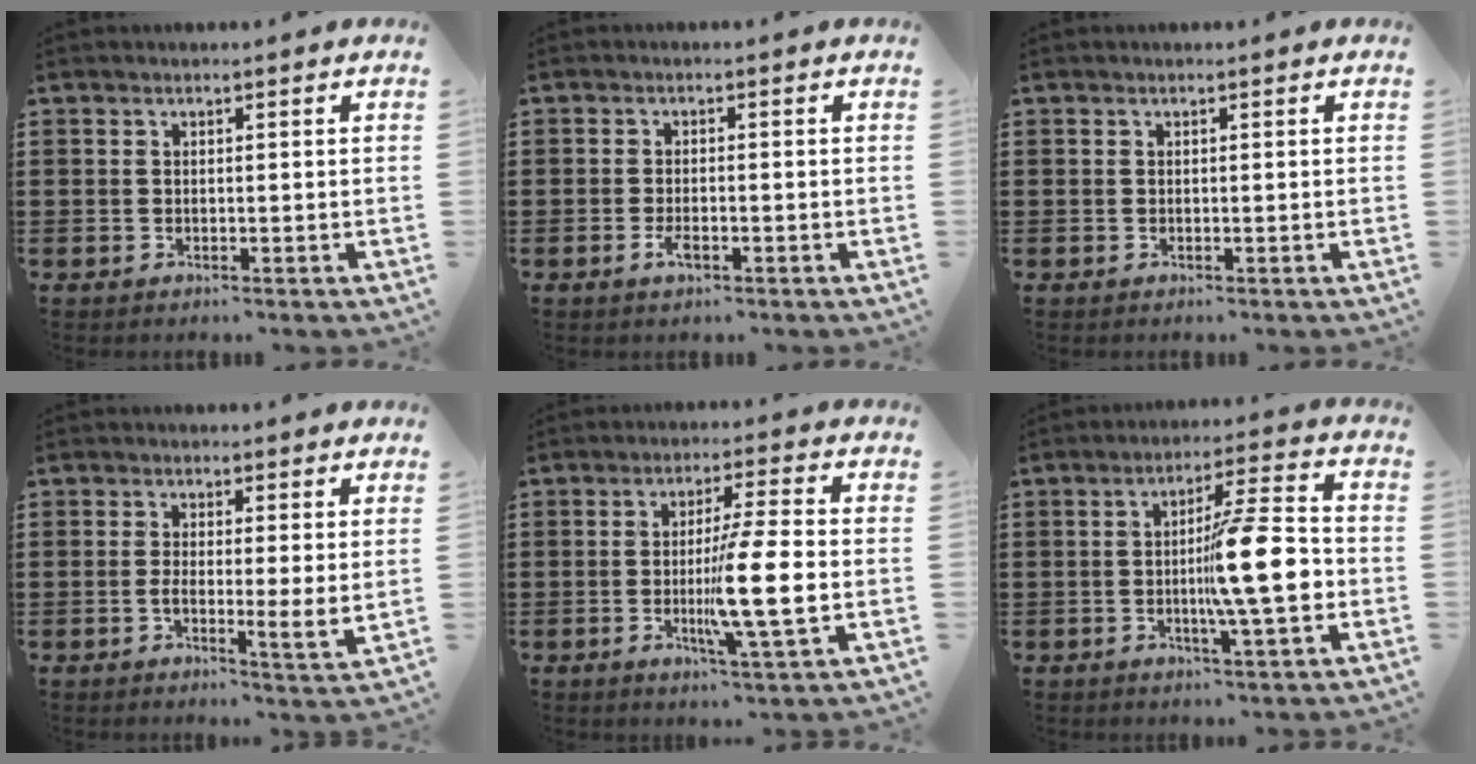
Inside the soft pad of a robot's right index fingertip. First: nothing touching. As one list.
[{"total": 2.3, "force": [-1.0, 0.8, 1.8], "torque": [-0.041, -0.001, -0.021]}, {"total": 0.0}, {"total": 3.6, "force": [0.3, 0.7, 3.5], "torque": [-0.060, -0.007, 0.004]}, {"total": 10.0, "force": [-1.7, 0.0, 9.9], "torque": [-0.187, -0.020, -0.037]}, {"total": 11.5, "force": [-1.7, 1.8, 11.2], "torque": [-0.170, -0.009, -0.035]}]